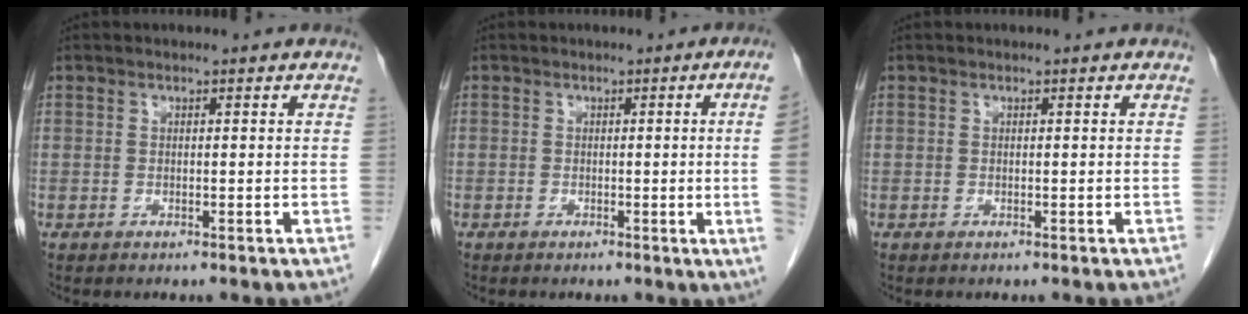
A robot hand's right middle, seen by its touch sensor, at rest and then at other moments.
{"total": 5.7, "force": [-0.4, -2.2, 5.2], "torque": [-0.056, -0.011, -0.006]}
{"total": 0.0}